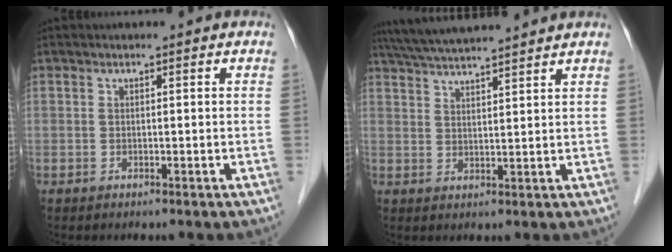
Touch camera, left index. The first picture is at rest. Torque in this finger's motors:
{"motor_torque": [0.15, -0.28, 0.58, 0.14]}